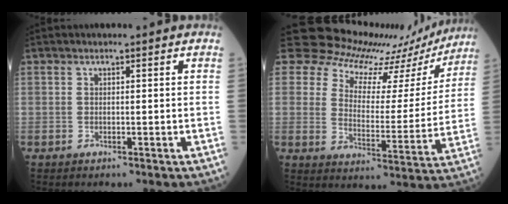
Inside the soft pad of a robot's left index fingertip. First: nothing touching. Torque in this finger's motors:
{"motor_torque": [1.09, -1.05, 0.02, -0.08]}